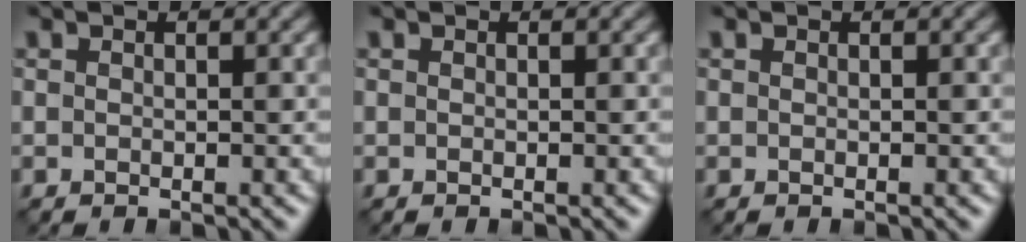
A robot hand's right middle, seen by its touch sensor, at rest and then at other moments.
{"total": 0.0}
{"total": 0.0}